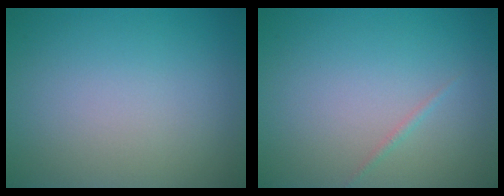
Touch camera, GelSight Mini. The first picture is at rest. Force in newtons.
{"total": 0.5, "press": 0.5, "slide": 0.0}